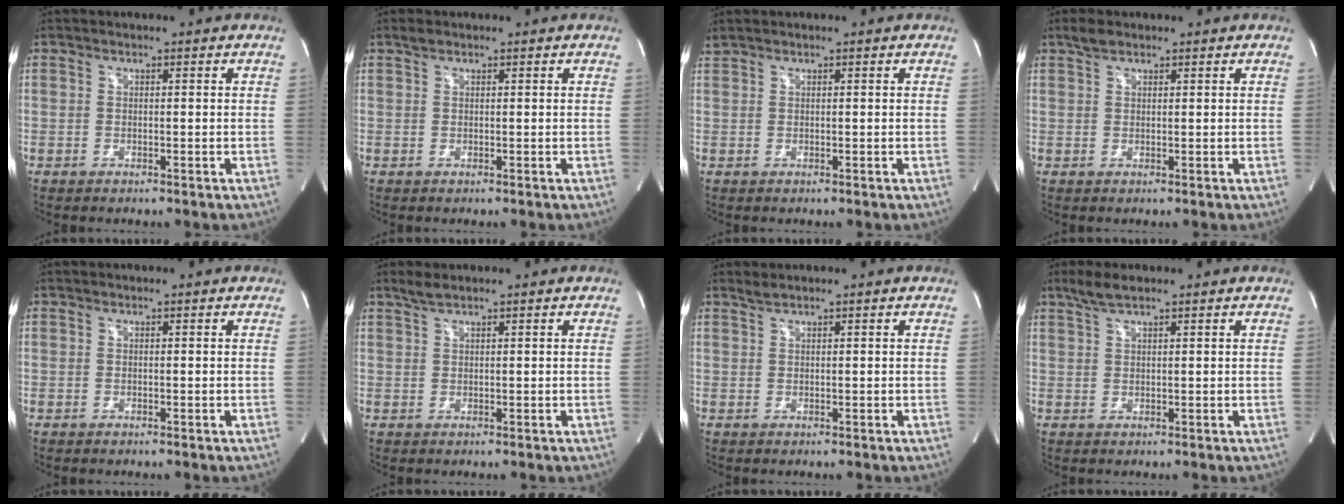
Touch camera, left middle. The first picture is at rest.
{"total": 0.8, "force": [0.7, 0.4, 0.3], "torque": [-0.010, 0.007, 0.013]}
{"total": 0.8, "force": [0.7, -0.1, 0.2], "torque": [-0.016, 0.018, 0.024]}
{"total": 1.9, "force": [1.5, 0.8, 0.8], "torque": [-0.023, 0.008, 0.029]}
{"total": 0.0}
{"total": 1.7, "force": [1.4, 0.0, 0.9], "torque": [-0.024, 0.007, 0.032]}
{"total": 1.0, "force": [0.9, -0.1, 0.3], "torque": [-0.011, 0.004, 0.024]}
{"total": 3.3, "force": [2.5, 0.5, 2.1], "torque": [-0.052, 0.010, 0.053]}